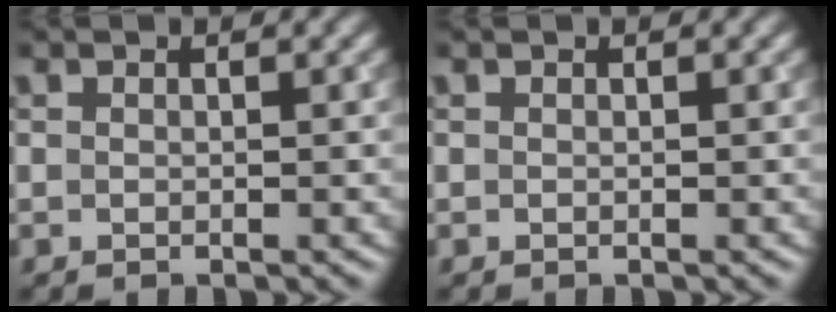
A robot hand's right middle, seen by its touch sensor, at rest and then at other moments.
{"total": 0.0}